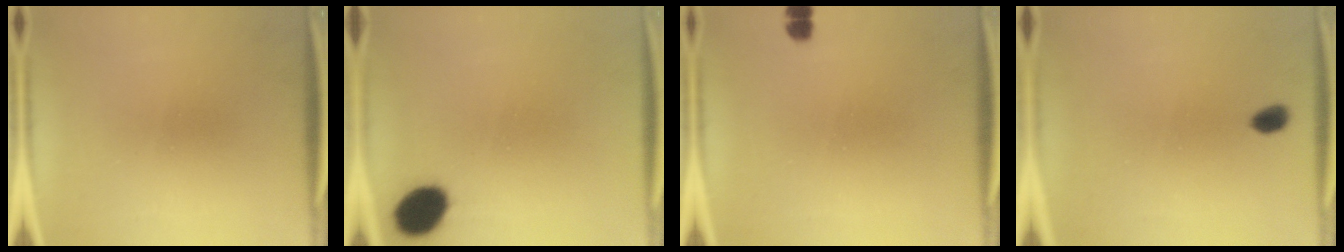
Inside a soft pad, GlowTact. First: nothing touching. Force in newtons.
{"total": 8.6}
{"total": 1.4}
{"total": 2.4}